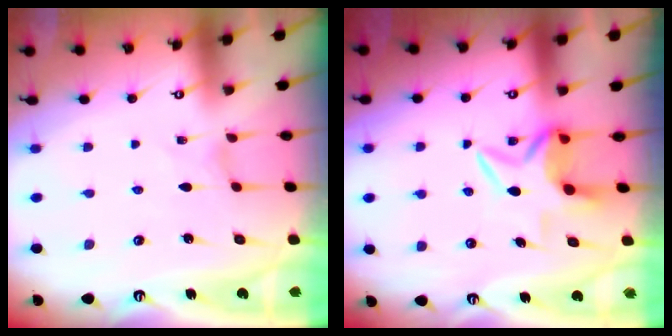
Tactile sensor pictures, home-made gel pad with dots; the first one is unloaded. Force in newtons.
{"total": 6.9, "press": 6.7, "slide": 1.3}